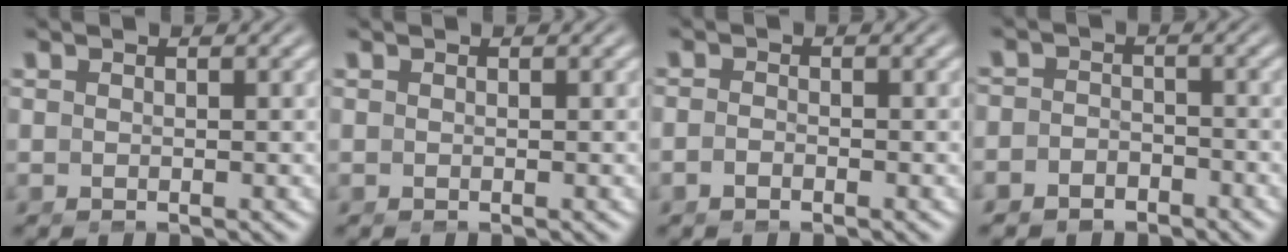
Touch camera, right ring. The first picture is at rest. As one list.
[{"total": 0.0}, {"total": 1.1, "force": [-1.0, 0.1, 0.3], "torque": [-0.009, -0.008, -0.018]}, {"total": 3.9, "force": [-3.1, 2.3, -0.1], "torque": [-0.003, -0.020, -0.050]}]